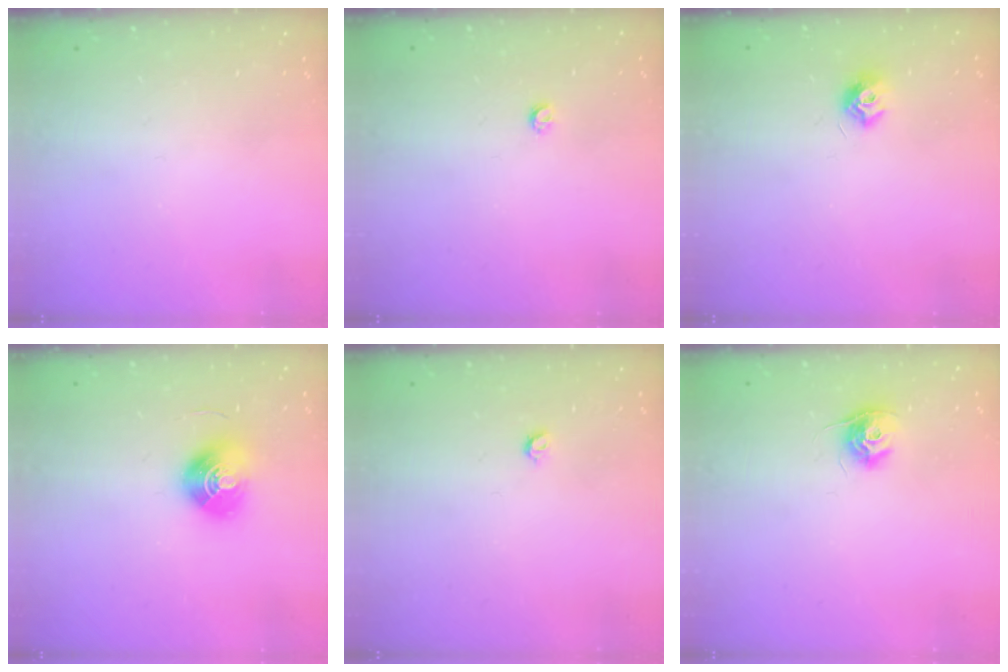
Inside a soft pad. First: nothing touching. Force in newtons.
{"total": 2.9, "press": 2.8, "slide": 0.5}
{"total": 7.3, "press": 7.3, "slide": 0.3}
{"total": 9.9, "press": 9.9, "slide": 0.9}
{"total": 3.4, "press": 3.4, "slide": 0.6}
{"total": 9.5, "press": 9.5, "slide": 0.3}